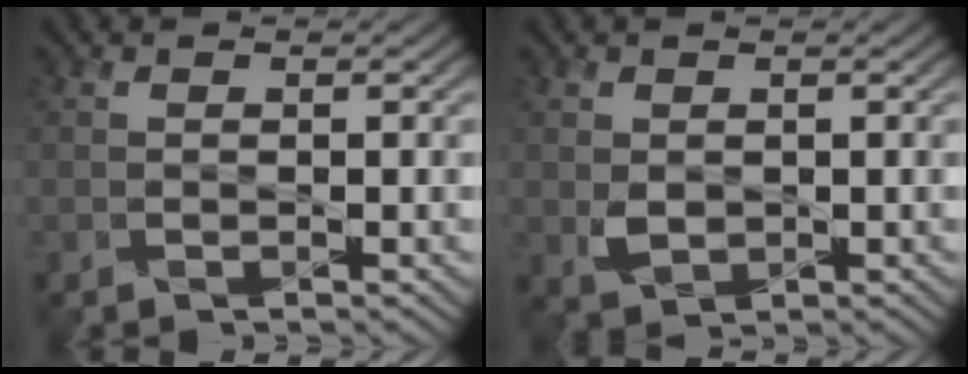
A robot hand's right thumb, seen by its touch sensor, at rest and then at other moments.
{"total": 2.0, "force": [0.3, 1.6, 1.2], "torque": [-0.029, -0.006, 0.013]}